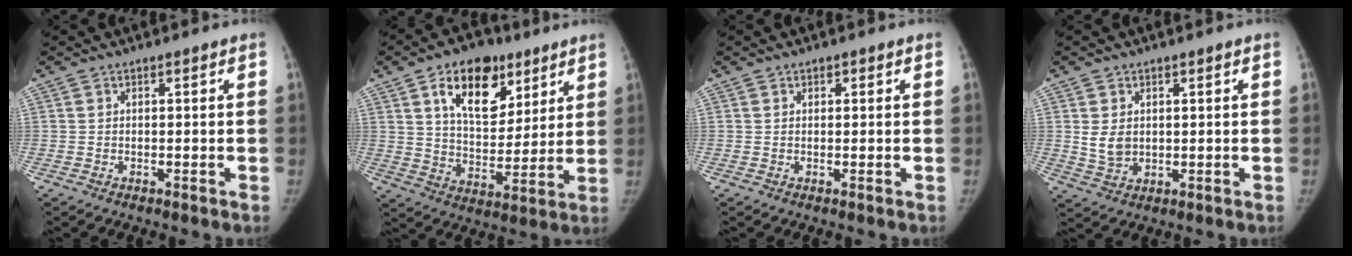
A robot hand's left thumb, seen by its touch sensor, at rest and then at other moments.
{"total": 16.3, "force": [8.3, 9.7, 10.1], "torque": [-0.116, -0.034, 0.142]}
{"total": 0.8, "force": [0.4, 0.6, 0.3], "torque": [0.003, -0.001, 0.004]}
{"total": 4.3, "force": [0.9, 3.2, 2.6], "torque": [-0.035, -0.014, 0.028]}